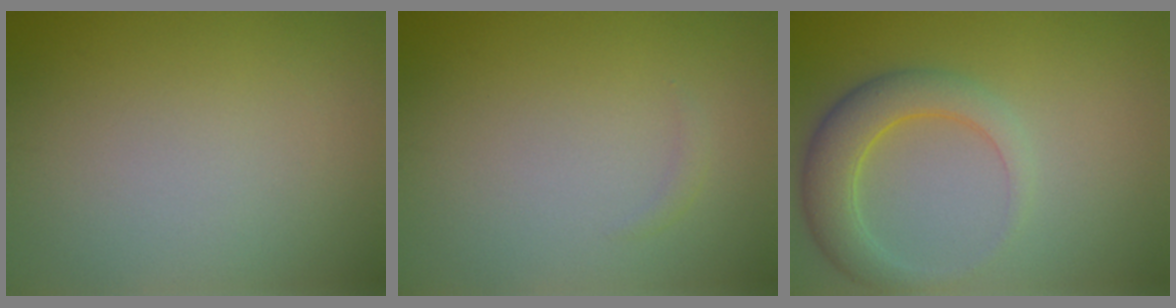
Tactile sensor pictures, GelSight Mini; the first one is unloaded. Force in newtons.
{"total": 0.6, "press": 0.6, "slide": 0.0}
{"total": 4.5, "press": 4.5, "slide": 0.1}